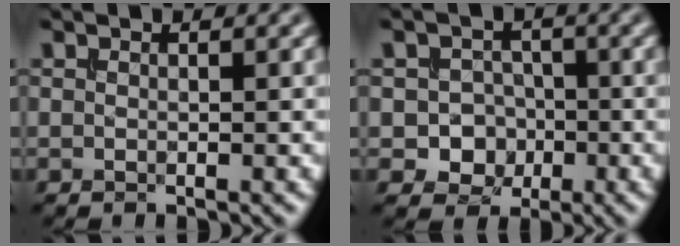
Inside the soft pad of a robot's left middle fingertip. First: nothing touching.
{"total": 4.1, "force": [-1.3, 3.6, 1.5], "torque": [-0.005, 0.004, -0.034]}